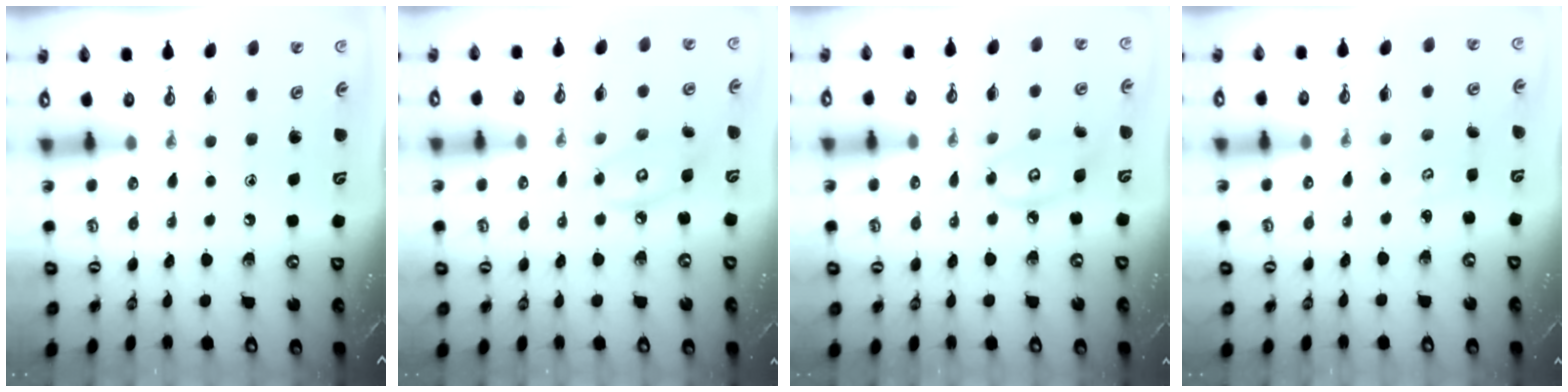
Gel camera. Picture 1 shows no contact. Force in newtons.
{"total": 7.7, "press": 7.7, "slide": 0.5}
{"total": 8.6, "press": 8.6, "slide": 0.5}
{"total": 2.2, "press": 2.2, "slide": 0.3}